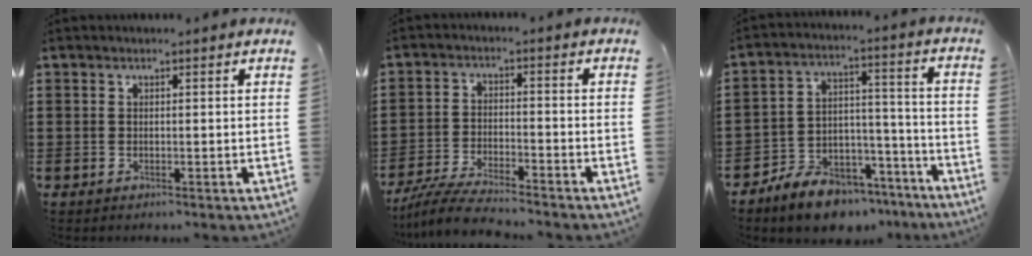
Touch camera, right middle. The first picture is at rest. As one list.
[{"total": 5.6, "force": [-5.2, 0.3, 2.2], "torque": [-0.055, -0.011, -0.104]}, {"total": 9.3, "force": [-8.4, 3.6, 2.0], "torque": [-0.030, 0.045, -0.157]}]